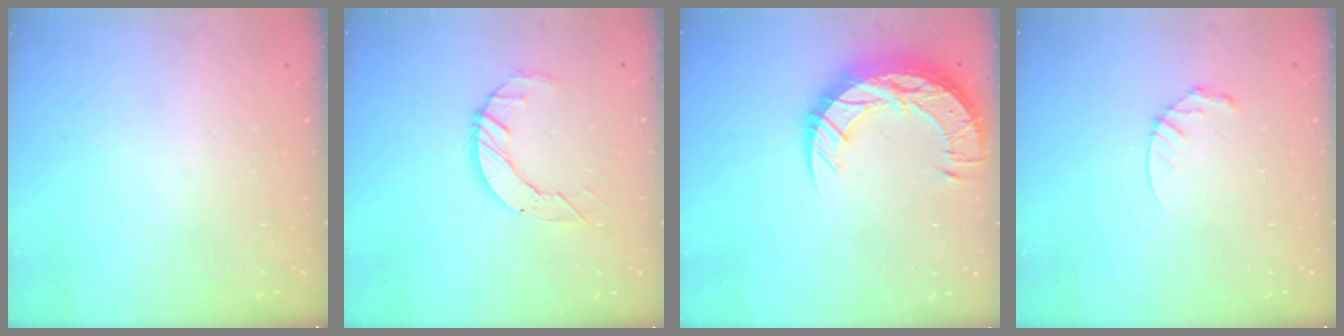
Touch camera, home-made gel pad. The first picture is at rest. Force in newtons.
{"total": 7.3, "press": 7.2, "slide": 0.7}
{"total": 16.8, "press": 16.7, "slide": 1.1}
{"total": 4.7, "press": 4.7, "slide": 0.4}